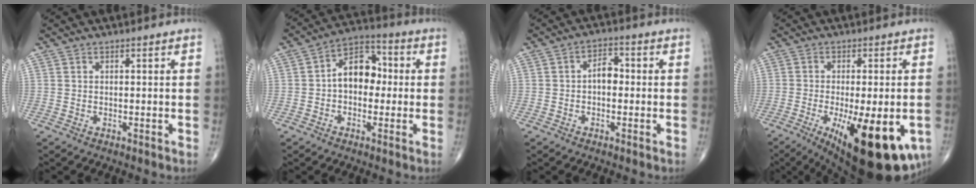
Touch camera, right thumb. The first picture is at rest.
{"total": 9.9, "force": [-0.1, 6.7, 7.2], "torque": [-0.083, 0.032, -0.017]}
{"total": 4.1, "force": [-0.3, 2.6, 3.1], "torque": [-0.034, 0.016, -0.014]}
{"total": 21.4, "force": [-7.6, 7.5, 18.5], "torque": [-0.224, -0.023, -0.093]}